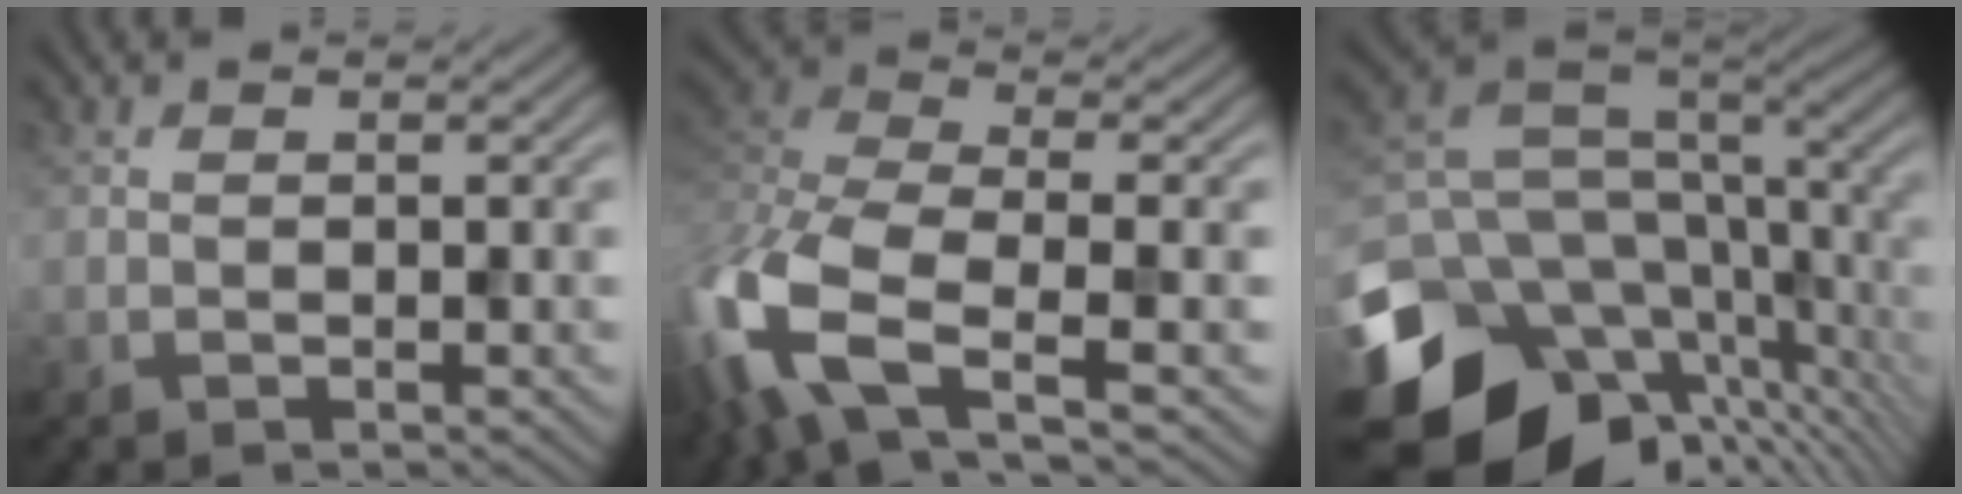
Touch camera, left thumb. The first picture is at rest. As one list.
[{"total": 12.0, "force": [-5.3, 5.2, 9.4], "torque": [-0.236, -0.012, -0.122]}, {"total": 16.5, "force": [-5.6, 11.7, 10.2], "torque": [-0.247, -0.048, -0.068]}]